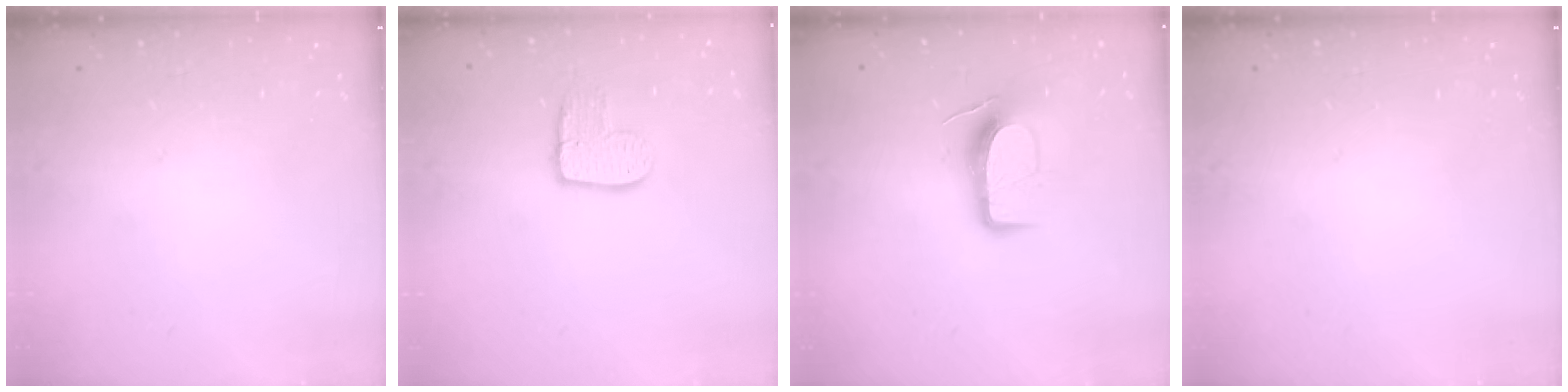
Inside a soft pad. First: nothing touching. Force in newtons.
{"total": 9.1, "press": 9.0, "slide": 0.7}
{"total": 10.5, "press": 10.5, "slide": 0.9}
{"total": 0.0}